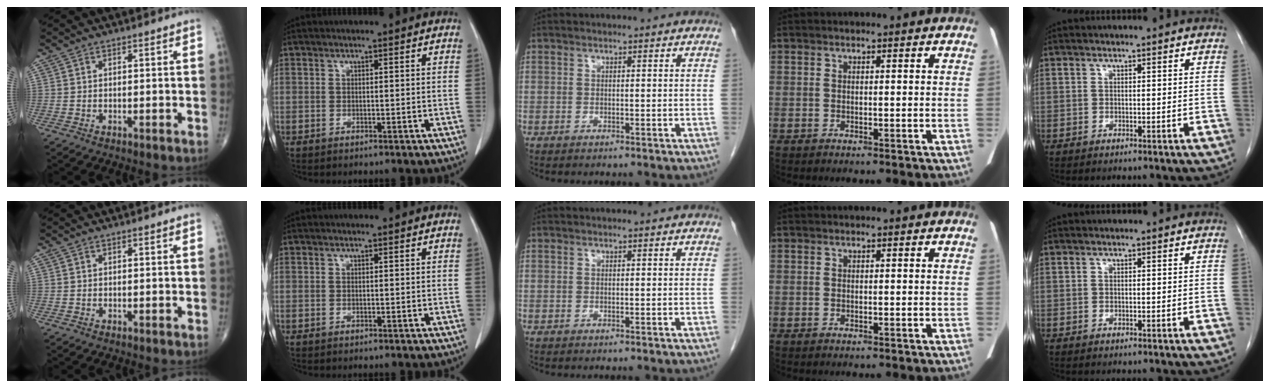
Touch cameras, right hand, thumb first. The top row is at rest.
{}